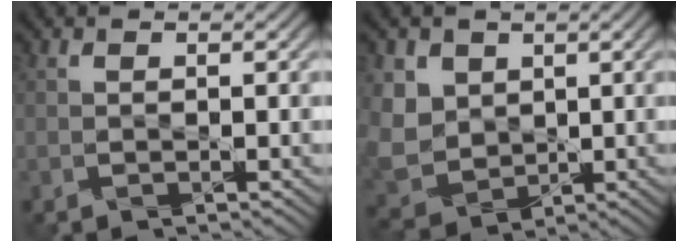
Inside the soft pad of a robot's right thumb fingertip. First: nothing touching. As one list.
[{"total": 5.6, "force": [1.9, 4.8, 2.2], "torque": [-0.087, -0.009, 0.043]}]